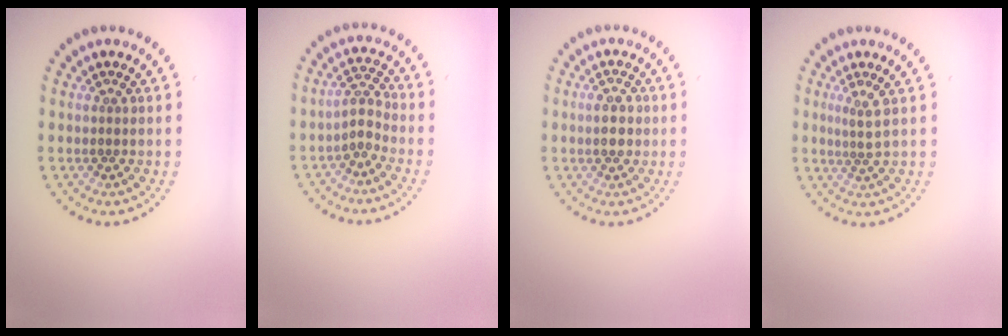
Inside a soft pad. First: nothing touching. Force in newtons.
{"total": 2.1, "press": 1.7, "slide": 1.3}
{"total": 2.6, "press": 2.6, "slide": 0.2}
{"total": 1.7, "press": 1.1, "slide": 1.3}